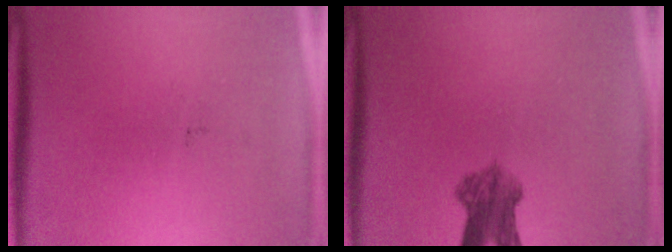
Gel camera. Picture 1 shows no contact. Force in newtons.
{"total": 5.5}